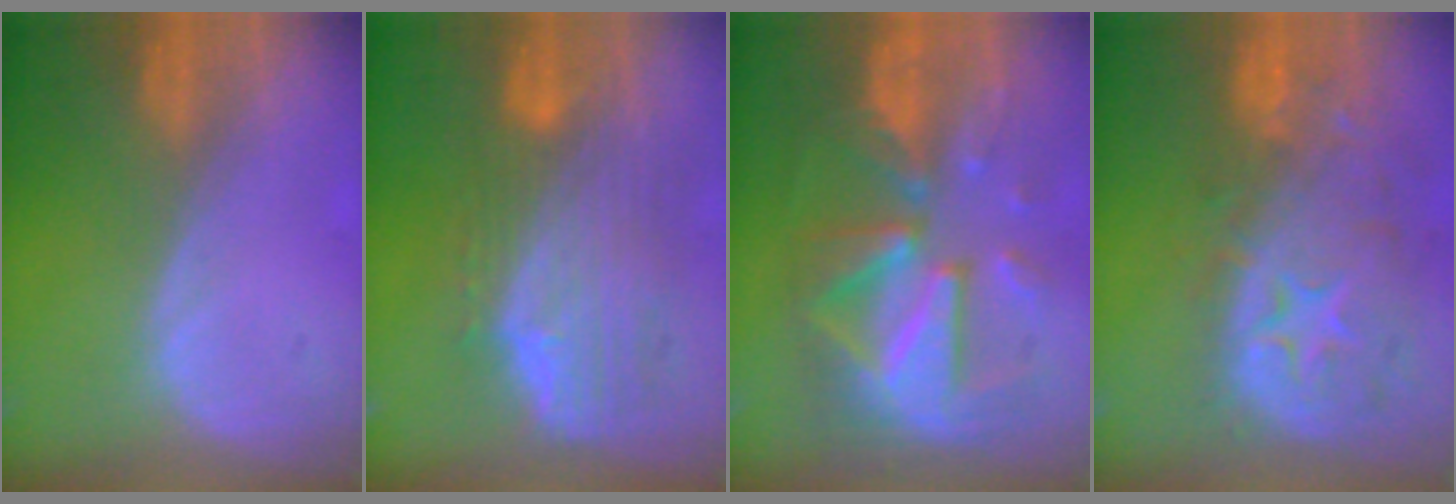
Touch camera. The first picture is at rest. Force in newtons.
{"total": 10.0, "press": 8.8, "slide": 4.6}
{"total": 12.1, "press": 12.0, "slide": 1.3}
{"total": 14.0, "press": 11.2, "slide": 8.3}